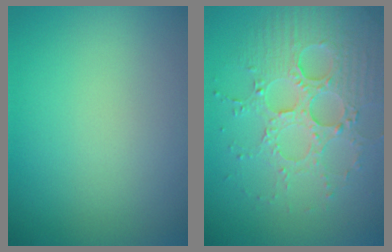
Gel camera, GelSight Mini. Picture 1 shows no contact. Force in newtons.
{"total": 4.8, "press": 4.4, "slide": 2.0}